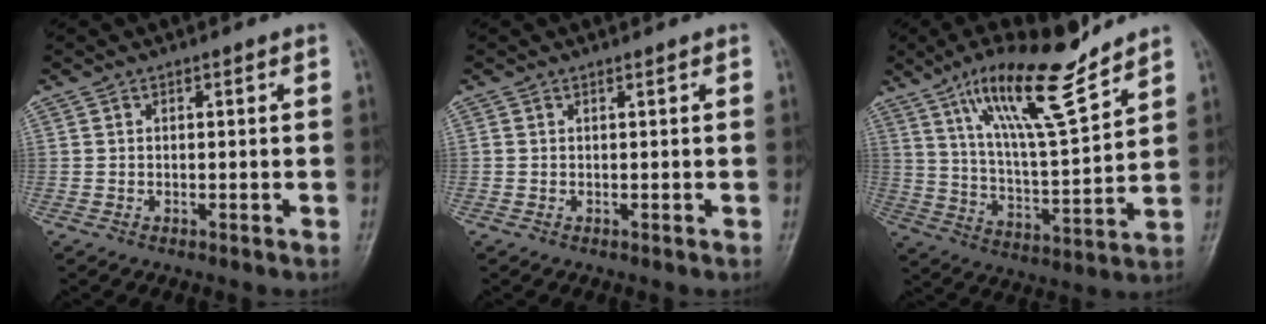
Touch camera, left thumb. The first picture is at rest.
{"total": 0.0}
{"total": 17.1, "force": [12.0, 3.4, 11.8], "torque": [-0.188, -0.068, 0.216]}